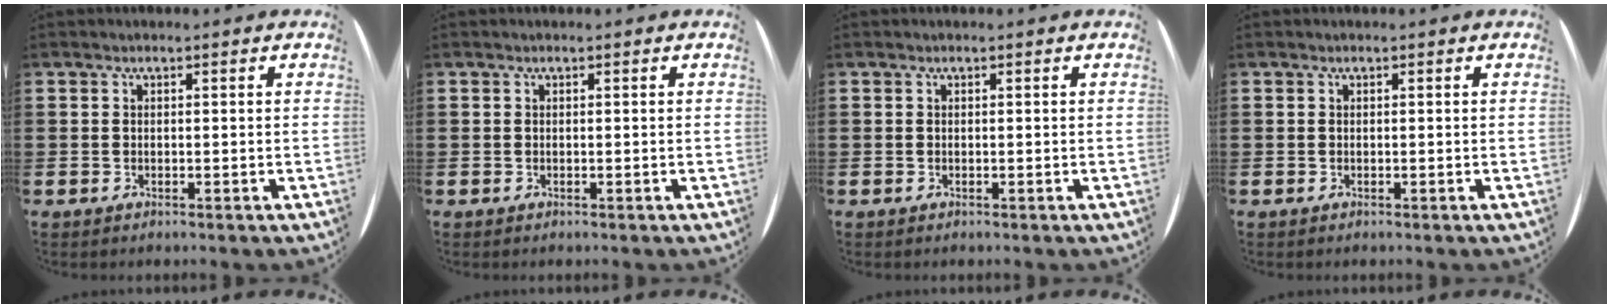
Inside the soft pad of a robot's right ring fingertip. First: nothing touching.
{"total": 0.0}
{"total": 0.0}
{"total": 0.0}